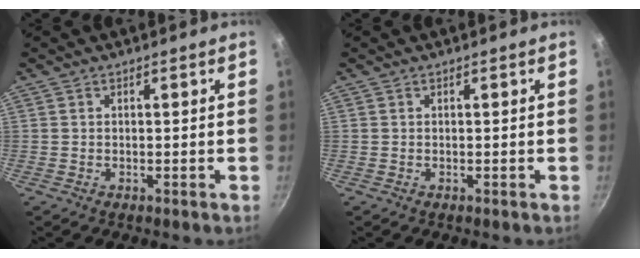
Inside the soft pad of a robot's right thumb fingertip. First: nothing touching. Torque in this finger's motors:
{"motor_torque": [0.04, 0.06, -0.01, 0.00, 0.00]}